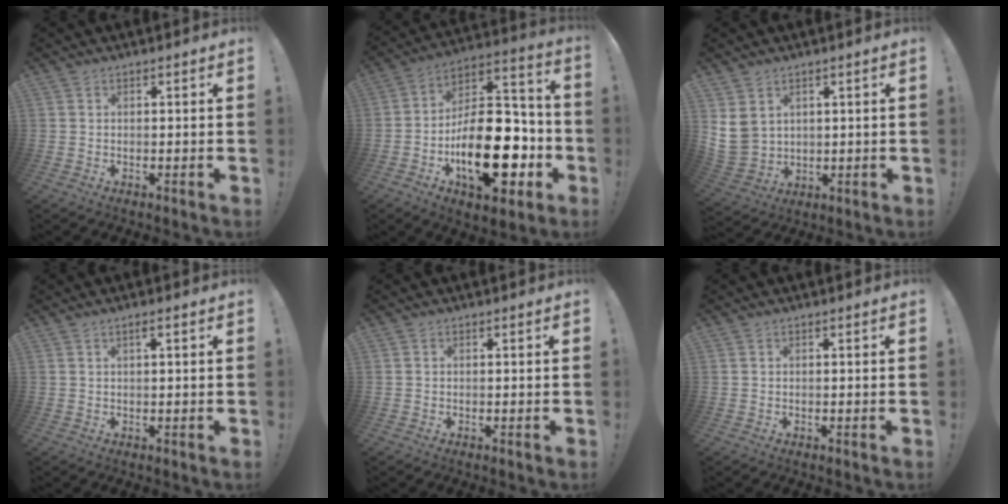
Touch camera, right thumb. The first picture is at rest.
{"total": 26.7, "force": [-8.5, 13.4, 21.5], "torque": [-0.349, 0.051, -0.121]}
{"total": 7.7, "force": [3.6, 6.0, 3.3], "torque": [-0.066, -0.022, 0.074]}
{"total": 1.6, "force": [0.7, -0.1, 1.5], "torque": [-0.023, -0.001, 0.008]}
{"total": 0.0}
{"total": 0.0}